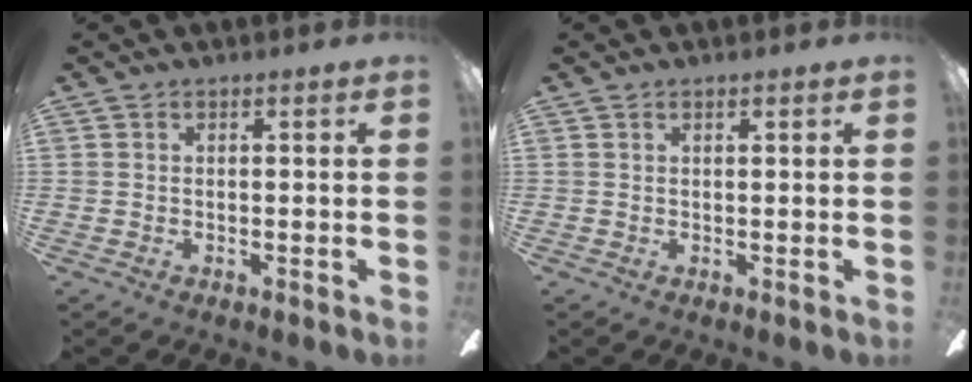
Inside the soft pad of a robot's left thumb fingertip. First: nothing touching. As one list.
[{"total": 1.0, "force": [0.7, 0.4, 0.7], "torque": [-0.007, -0.001, 0.010]}]